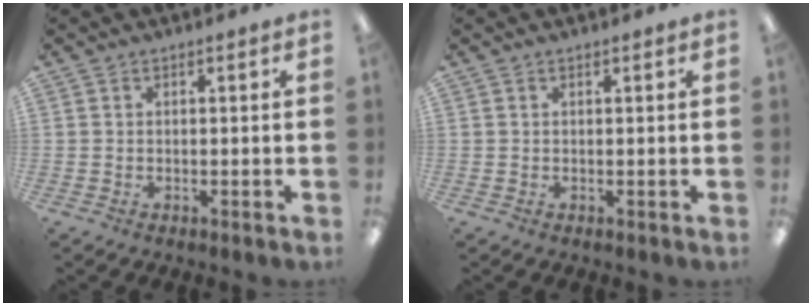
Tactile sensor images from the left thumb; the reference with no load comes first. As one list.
[{"total": 0.0}]